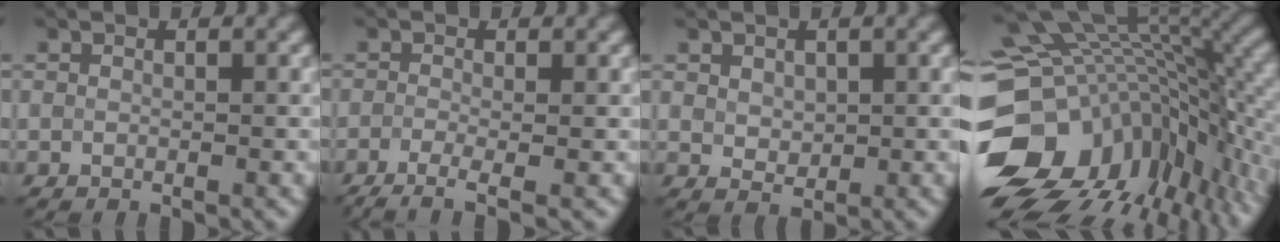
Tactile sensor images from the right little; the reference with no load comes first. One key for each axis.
{"total": 3.2, "fx": -2.4, "fy": 0.4, "fz": 2.1, "tx": -0.034, "ty": -0.004, "tz": -0.043}
{"total": 1.0, "fx": 0.1, "fy": 0.9, "fz": 0.2, "tx": -0.010, "ty": 0.000, "tz": 0.014}
{"total": 16.8, "fx": -5.6, "fy": 11.3, "fz": 11.1, "tx": -0.223, "ty": -0.013, "tz": -0.053}